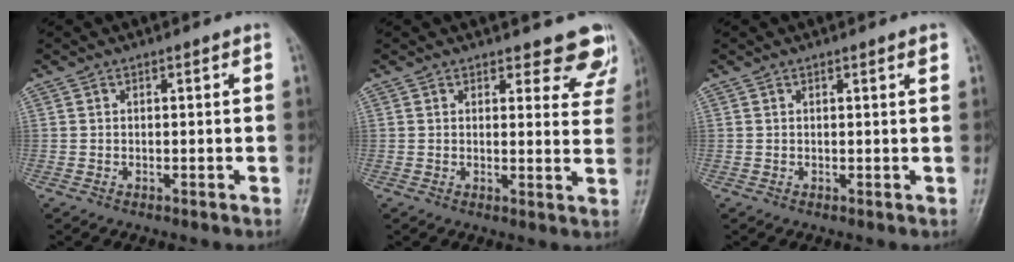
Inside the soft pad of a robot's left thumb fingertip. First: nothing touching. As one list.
[{"total": 7.7, "force": [6.7, 3.1, 1.9], "torque": [0.026, -0.037, 0.052]}, {"total": 1.1, "force": [0.6, 0.0, 0.9], "torque": [-0.011, -0.002, 0.007]}]